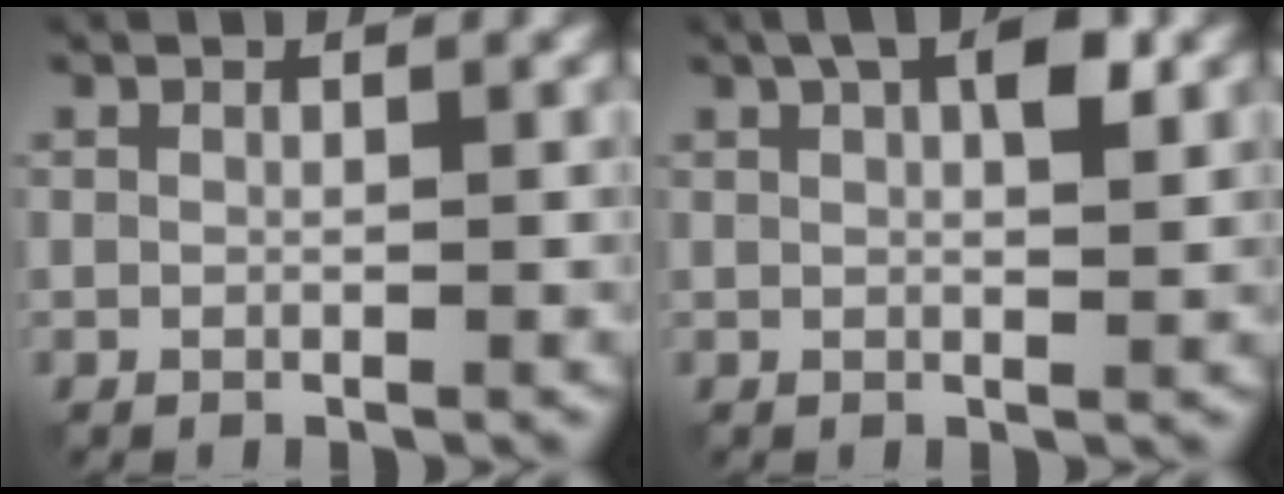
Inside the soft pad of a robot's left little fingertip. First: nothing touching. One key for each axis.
{"total": 3.8, "fx": 1.4, "fy": 1.3, "fz": 3.2, "tx": -0.052, "ty": 0.009, "tz": 0.022}